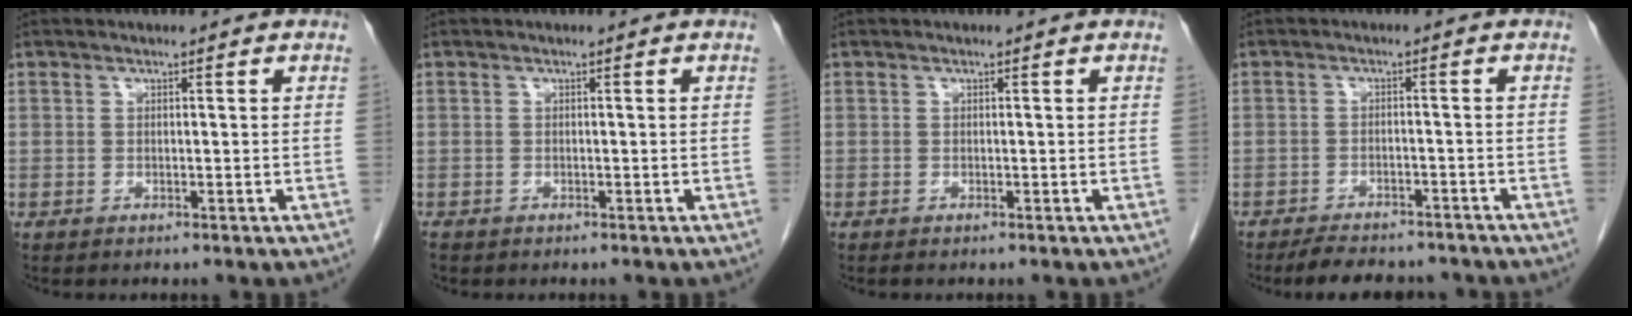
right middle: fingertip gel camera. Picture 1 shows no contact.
{"total": 1.0, "force": [-0.8, 0.6, 0.3], "torque": [-0.013, -0.002, -0.014]}
{"total": 0.0}
{"total": 9.2, "force": [-8.3, 2.5, 3.2], "torque": [-0.046, -0.001, -0.114]}